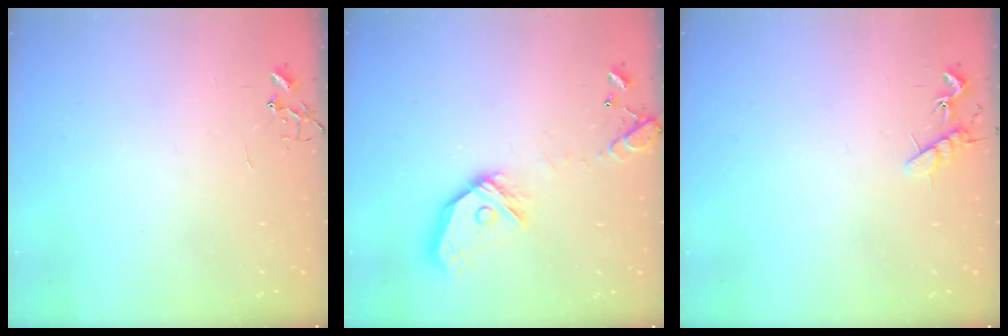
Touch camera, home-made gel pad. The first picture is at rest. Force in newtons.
{"total": 16.5, "press": 16.3, "slide": 2.4}
{"total": 7.0, "press": 6.9, "slide": 0.6}